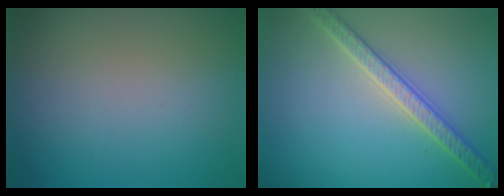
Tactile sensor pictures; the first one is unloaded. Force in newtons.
{"total": 3.6, "press": 3.5, "slide": 0.7}